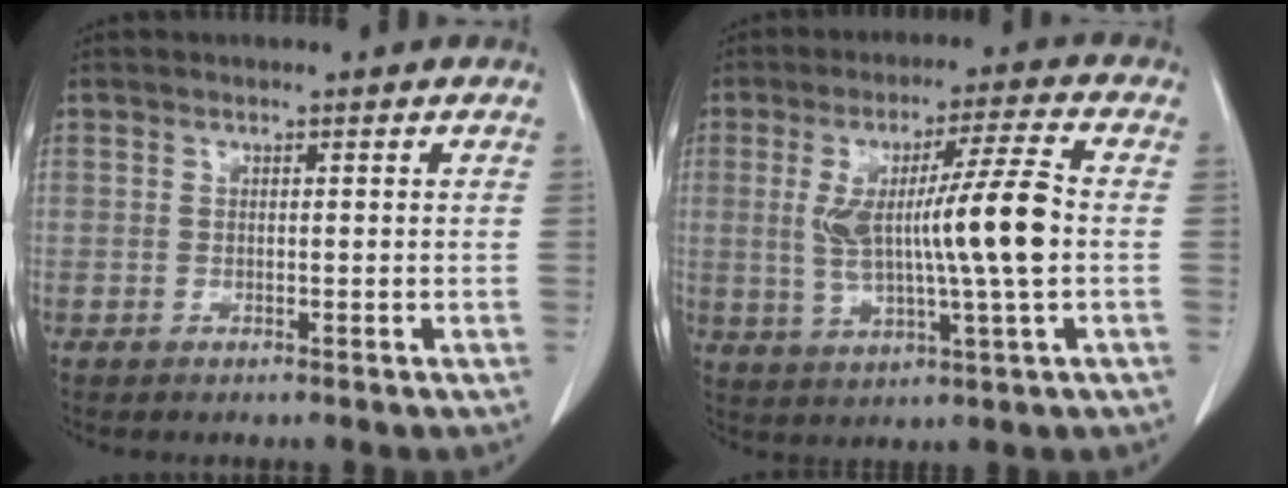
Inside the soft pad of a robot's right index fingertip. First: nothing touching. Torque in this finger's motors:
{"motor_torque": [1.42, 0.55, 0.45, 0.16]}